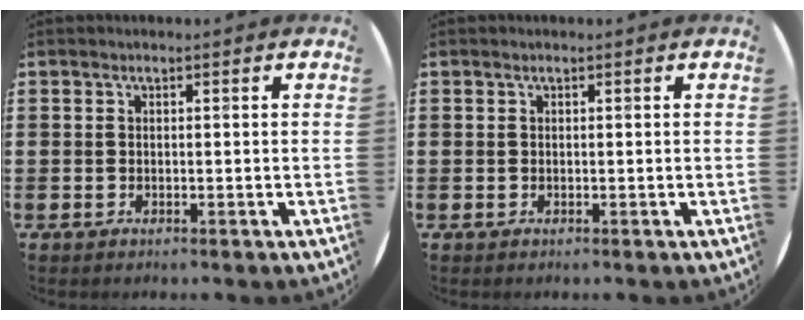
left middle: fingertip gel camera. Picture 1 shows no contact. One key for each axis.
{"total": 0.0}